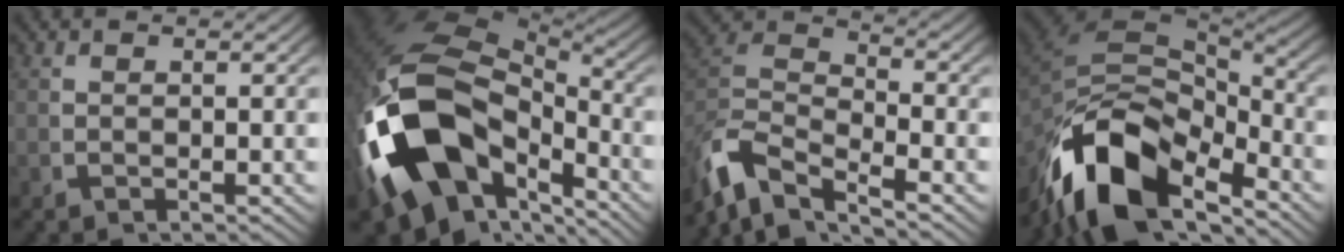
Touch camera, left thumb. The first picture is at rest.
{"total": 21.9, "force": [-2.3, 14.3, 16.3], "torque": [-0.363, -0.072, -0.002]}
{"total": 9.8, "force": [-3.0, 6.6, 6.6], "torque": [-0.154, -0.042, -0.041]}
{"total": 17.6, "force": [-3.4, 11.2, 13.2], "torque": [-0.255, -0.047, -0.032]}